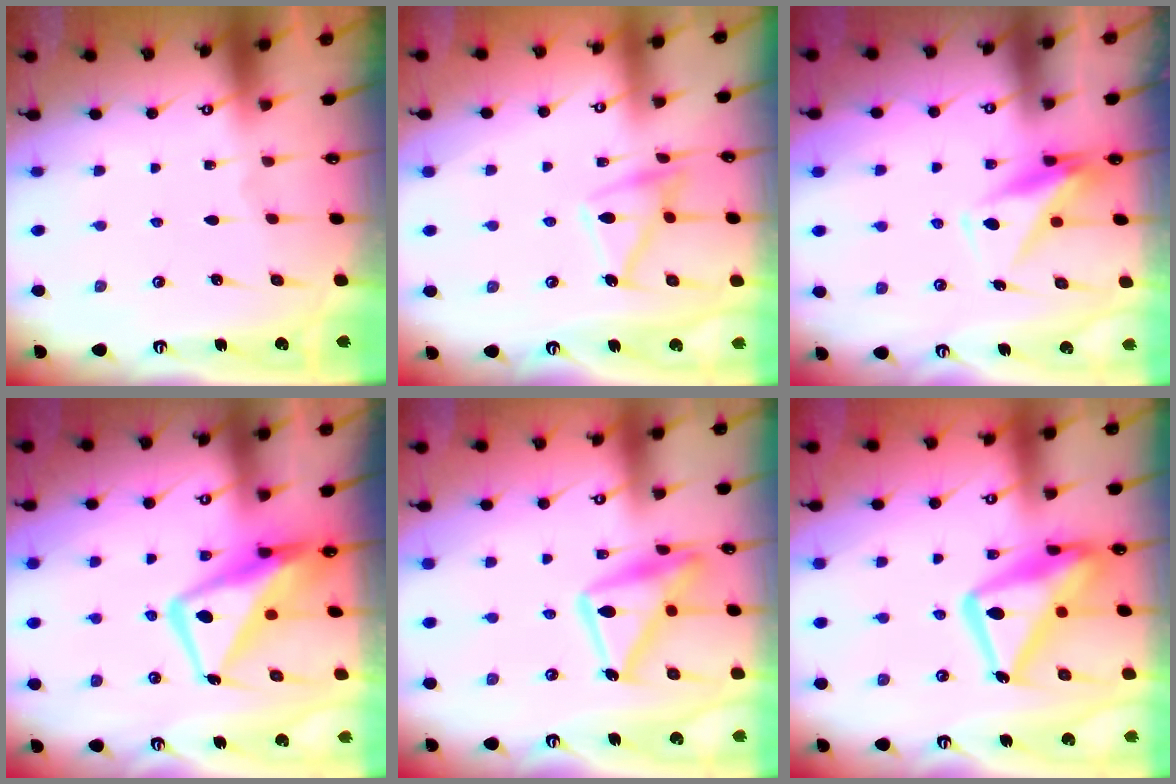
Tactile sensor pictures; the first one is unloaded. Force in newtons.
{"total": 14.0, "press": 14.0, "slide": 1.0}
{"total": 10.0, "press": 9.9, "slide": 1.7}
{"total": 14.1, "press": 14.0, "slide": 1.7}
{"total": 16.1, "press": 16.0, "slide": 0.7}
{"total": 20.2, "press": 20.1, "slide": 1.9}